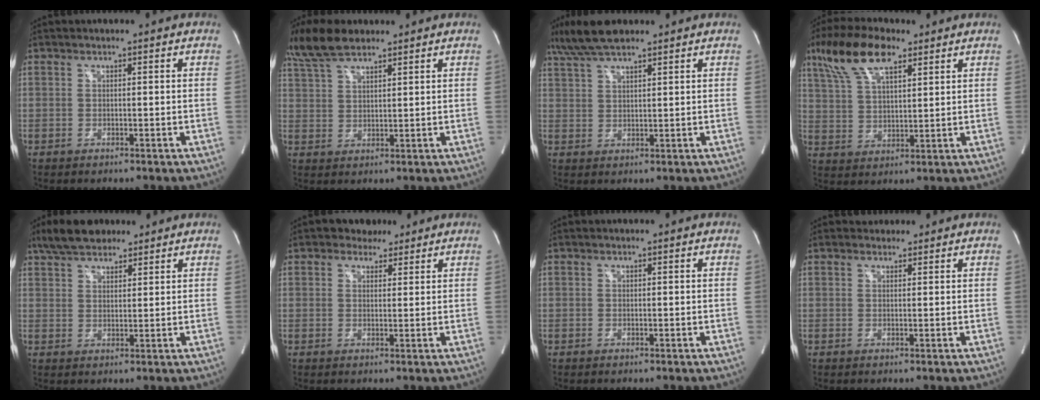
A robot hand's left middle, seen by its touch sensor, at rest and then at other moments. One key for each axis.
{"total": 7.8, "fx": 6.2, "fy": 2.2, "fz": 4.3, "tx": -0.096, "ty": 0.022, "tz": 0.123}
{"total": 7.5, "fx": 5.9, "fy": 1.5, "fz": 4.4, "tx": -0.092, "ty": 0.027, "tz": 0.111}
{"total": 11.1, "fx": 6.9, "fy": 3.8, "fz": 7.9, "tx": -0.166, "ty": 0.025, "tz": 0.135}
{"total": 7.5, "fx": 5.8, "fy": 3.0, "fz": 3.5, "tx": -0.070, "ty": 0.021, "tz": 0.107}
{"total": 3.2, "fx": 2.4, "fy": 2.1, "fz": 0.5, "tx": -0.005, "ty": 0.011, "tz": 0.033}
{"total": 0.0}
{"total": 1.6, "fx": 1.4, "fy": 0.8, "fz": -0.1, "tx": 0.000, "ty": 0.013, "tz": 0.020}